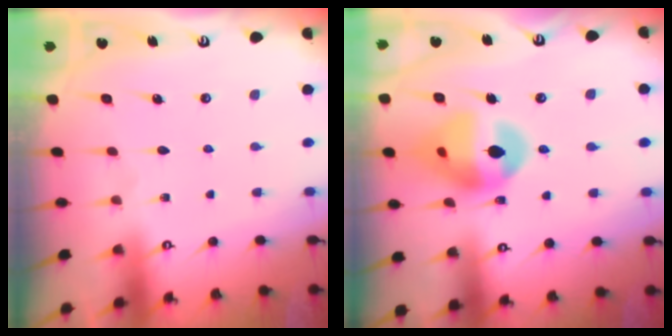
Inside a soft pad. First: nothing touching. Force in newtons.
{"total": 14.2, "press": 13.1, "slide": 5.6}